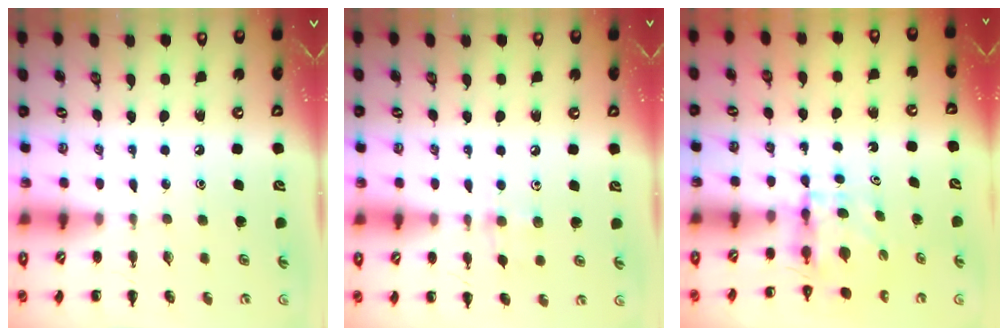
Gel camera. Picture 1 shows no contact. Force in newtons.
{"total": 3.7, "press": 3.5, "slide": 1.1}
{"total": 4.0, "press": 3.9, "slide": 0.3}